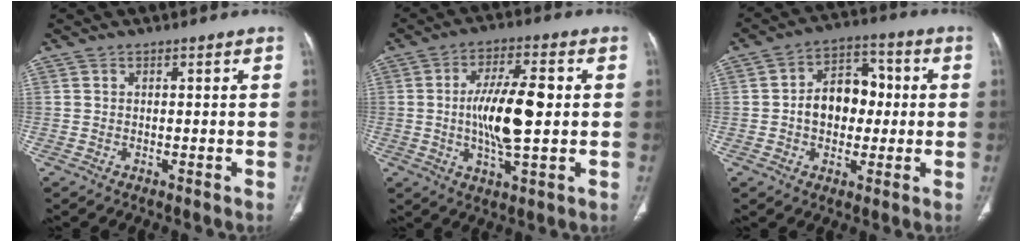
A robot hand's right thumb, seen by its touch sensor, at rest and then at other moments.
{"total": 12.9, "force": [0.3, 4.6, 12.0], "torque": [-0.215, 0.006, 0.006]}
{"total": 11.3, "force": [-0.1, 8.2, 7.8], "torque": [-0.082, 0.030, -0.008]}